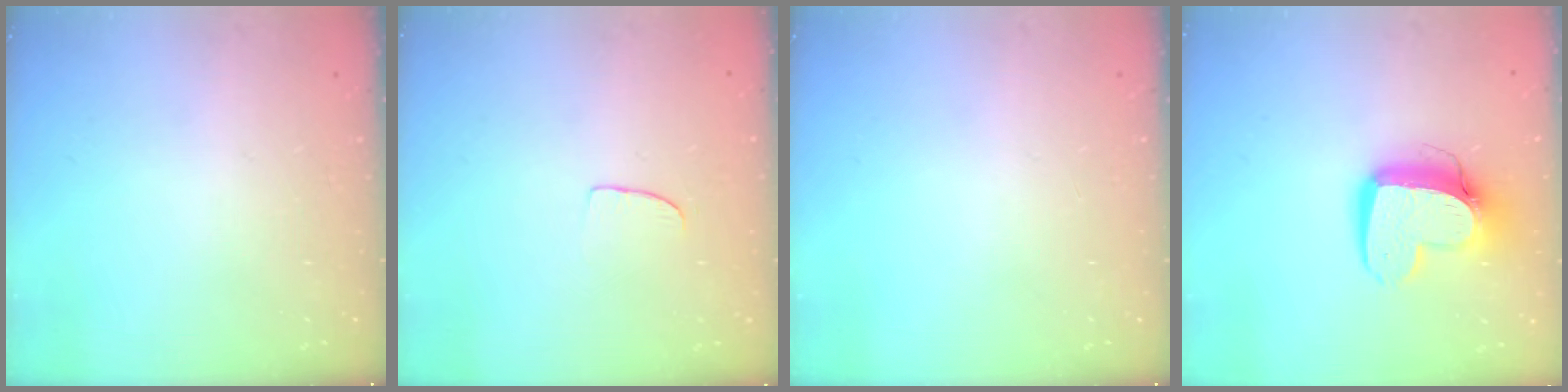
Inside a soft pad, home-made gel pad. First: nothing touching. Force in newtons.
{"total": 5.4, "press": 5.3, "slide": 0.4}
{"total": 0.0}
{"total": 13.0, "press": 12.9, "slide": 1.4}